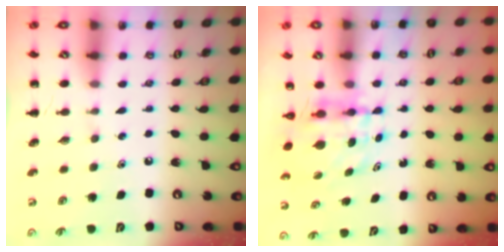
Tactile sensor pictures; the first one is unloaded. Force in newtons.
{"total": 5.4, "press": 5.3, "slide": 0.9}